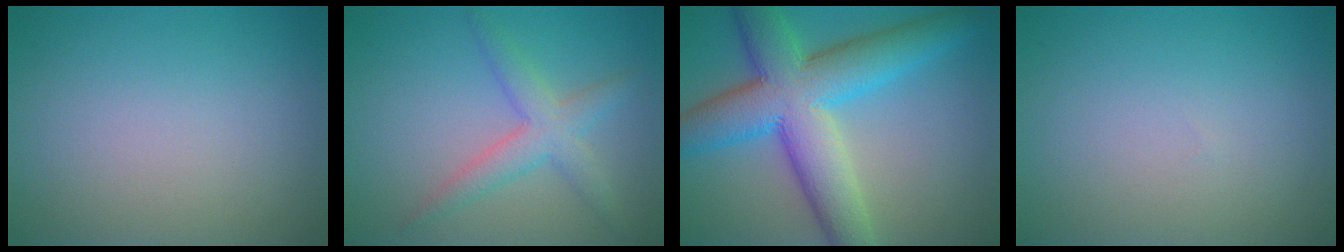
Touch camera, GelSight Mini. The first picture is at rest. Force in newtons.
{"total": 3.6, "press": 3.6, "slide": 0.1}
{"total": 10.5, "press": 10.5, "slide": 0.4}
{"total": 0.0}